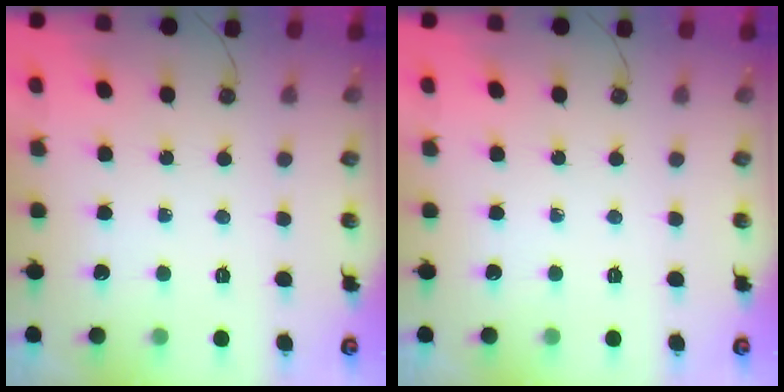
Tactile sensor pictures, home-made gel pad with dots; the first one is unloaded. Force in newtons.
{"total": 0.0}